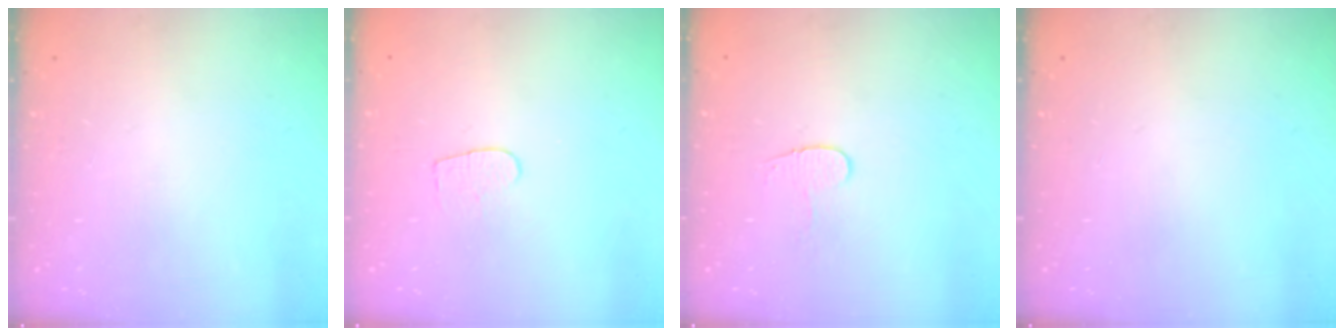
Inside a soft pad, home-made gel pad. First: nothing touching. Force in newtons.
{"total": 4.6, "press": 4.6, "slide": 0.2}
{"total": 4.4, "press": 4.4, "slide": 0.5}
{"total": 0.0}